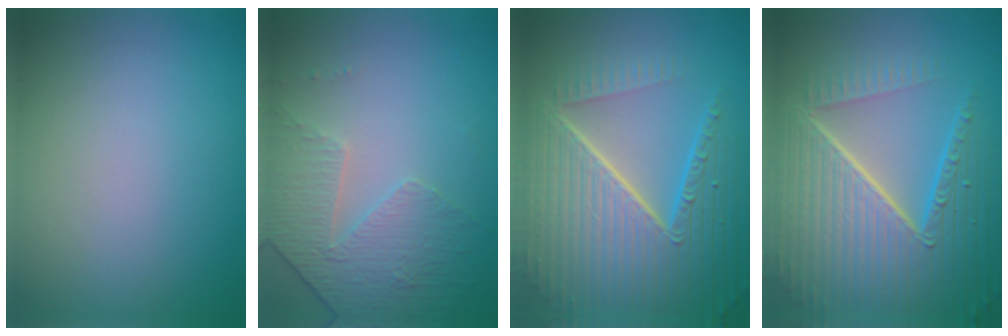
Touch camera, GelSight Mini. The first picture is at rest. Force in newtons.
{"total": 4.7, "press": 3.3, "slide": 3.4}
{"total": 10.5, "press": 6.5, "slide": 8.2}
{"total": 10.6, "press": 6.6, "slide": 8.3}